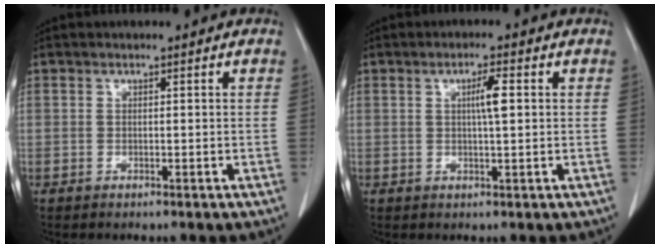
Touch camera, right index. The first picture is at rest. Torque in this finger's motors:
{"motor_torque": [0.20, 0.03, 0.05, 0.02]}